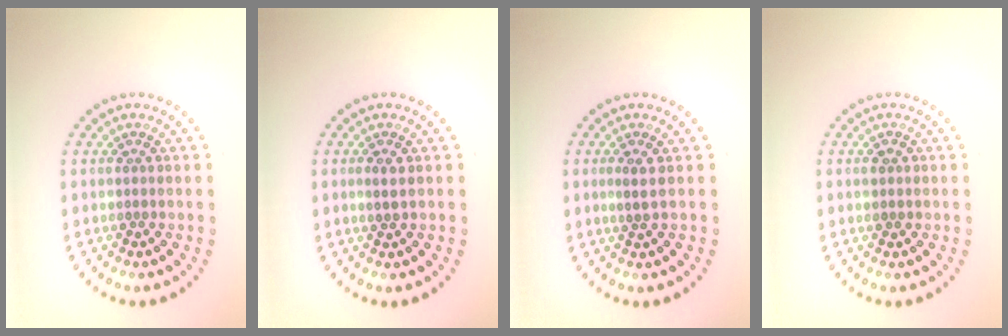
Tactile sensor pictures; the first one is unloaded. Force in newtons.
{"total": 0.9, "press": 0.8, "slide": 0.4}
{"total": 1.1, "press": 0.8, "slide": 0.8}
{"total": 1.0, "press": 1.0, "slide": 0.3}